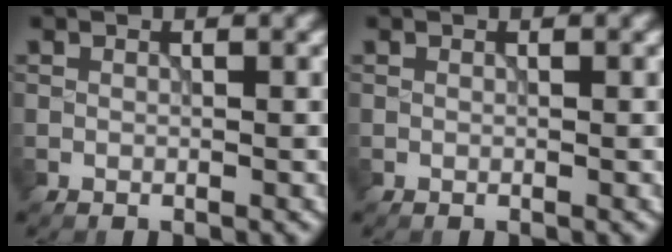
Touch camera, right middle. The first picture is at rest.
{"total": 0.0}